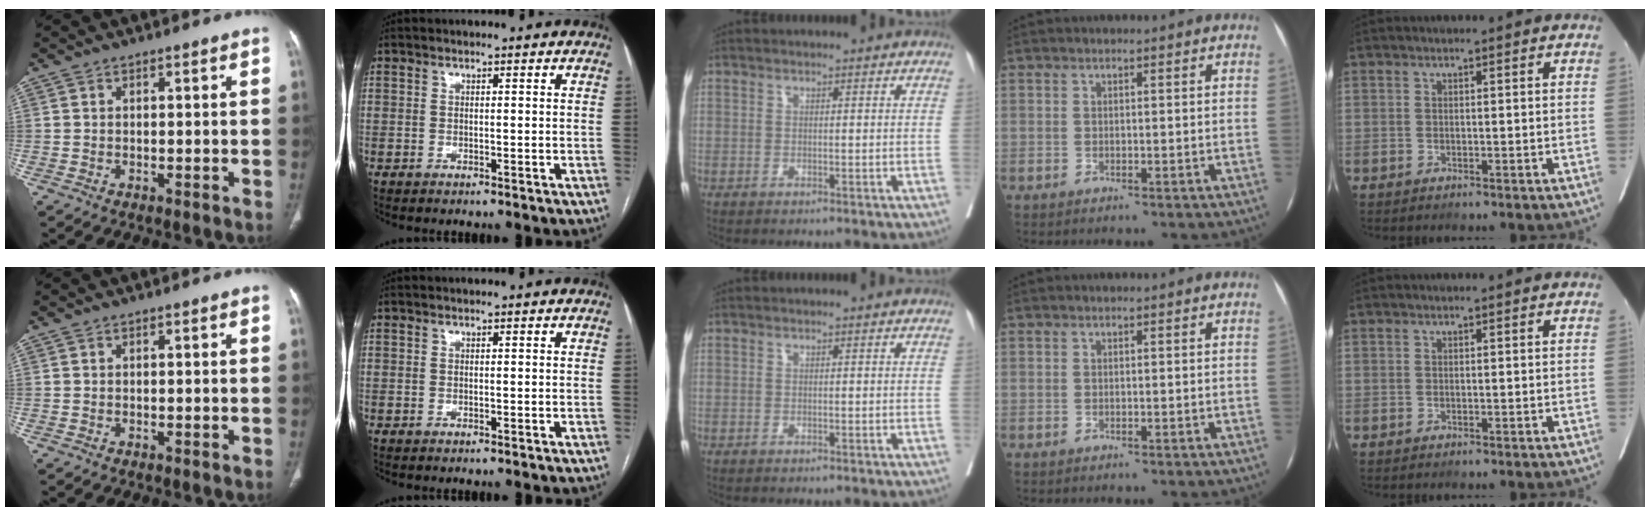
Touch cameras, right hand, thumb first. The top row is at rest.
{}